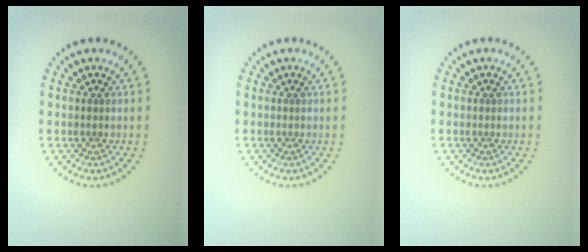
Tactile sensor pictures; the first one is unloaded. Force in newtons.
{"total": 0.0}
{"total": 0.0}